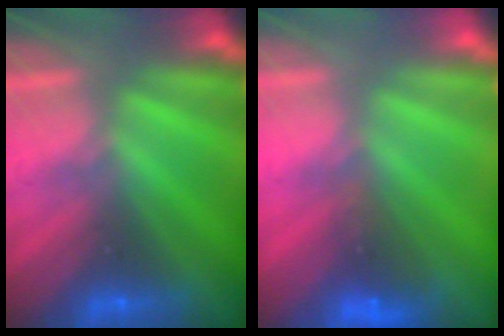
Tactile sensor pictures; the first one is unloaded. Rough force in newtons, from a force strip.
{"total": 3.7}